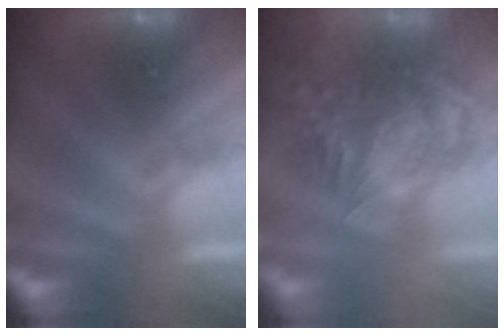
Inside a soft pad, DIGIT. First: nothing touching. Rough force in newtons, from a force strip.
{"total": 5.5}